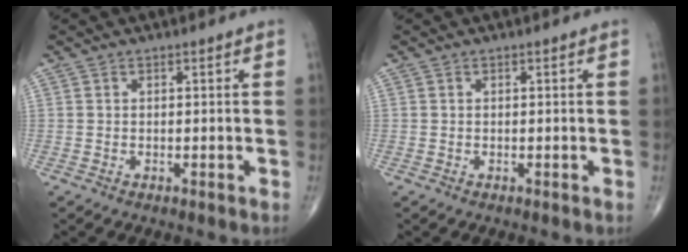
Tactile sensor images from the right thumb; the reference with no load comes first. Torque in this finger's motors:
{"motor_torque": [-0.05, 0.05, 0.00, 0.00, 0.00]}